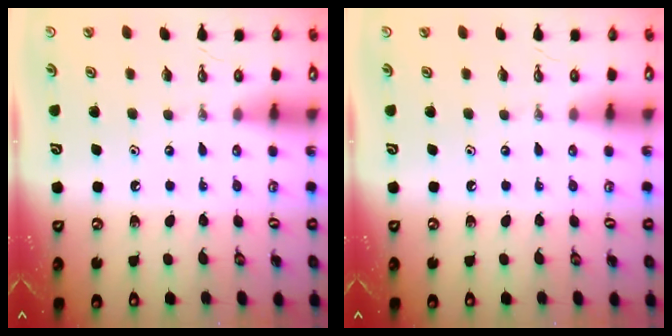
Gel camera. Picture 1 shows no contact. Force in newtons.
{"total": 0.0}